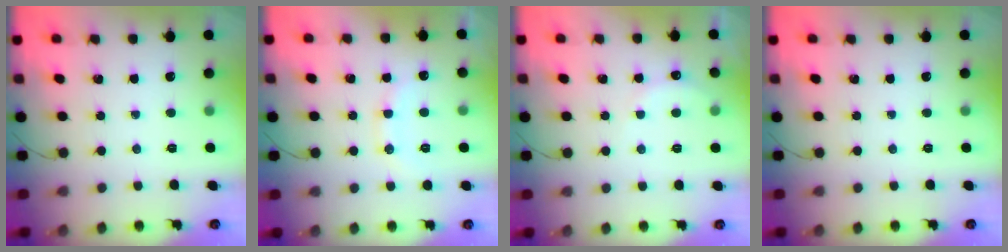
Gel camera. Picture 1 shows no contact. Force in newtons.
{"total": 10.3, "press": 10.2, "slide": 1.1}
{"total": 6.2, "press": 6.0, "slide": 1.2}
{"total": 0.0}